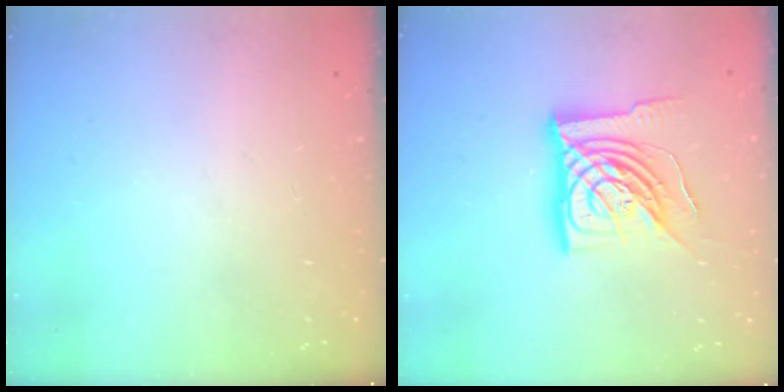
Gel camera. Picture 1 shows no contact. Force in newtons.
{"total": 17.6, "press": 17.5, "slide": 1.9}